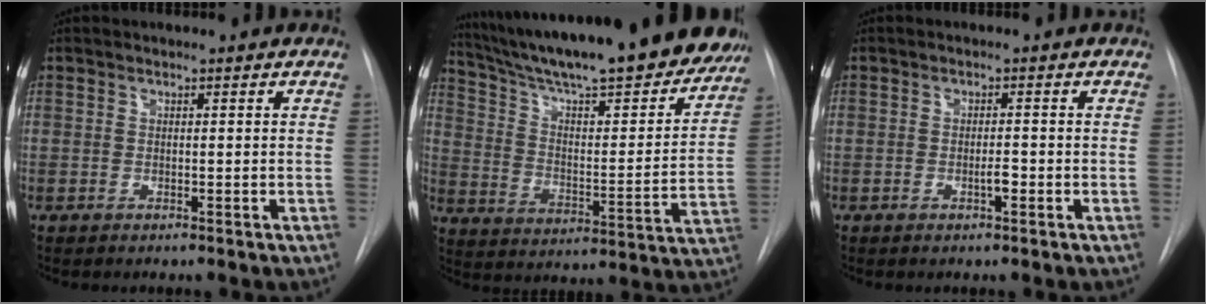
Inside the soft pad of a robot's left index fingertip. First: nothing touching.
{"total": 29.4, "force": [24.8, 4.5, 15.0], "torque": [-0.244, -0.044, 0.343]}
{"total": 1.5, "force": [-1.0, 0.2, 1.1], "torque": [-0.021, -0.005, -0.018]}